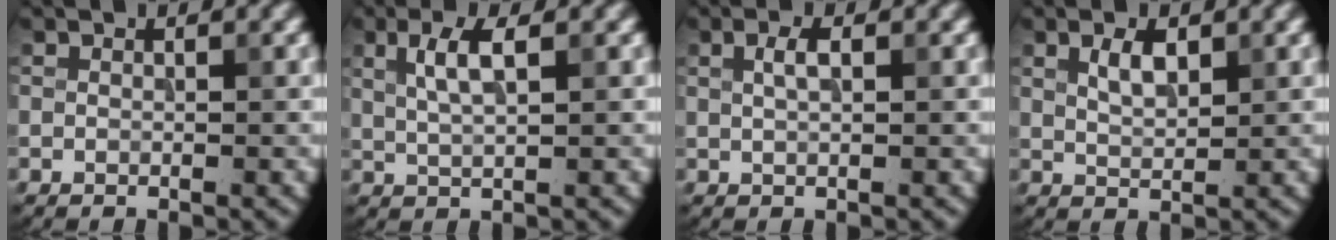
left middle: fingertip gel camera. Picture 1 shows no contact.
{"total": 3.1, "force": [1.1, 0.9, 2.8], "torque": [-0.053, 0.003, 0.022]}
{"total": 1.5, "force": [0.5, 0.5, 1.3], "torque": [-0.026, 0.003, 0.010]}
{"total": 2.2, "force": [1.0, 1.0, 1.7], "torque": [-0.034, 0.001, 0.021]}